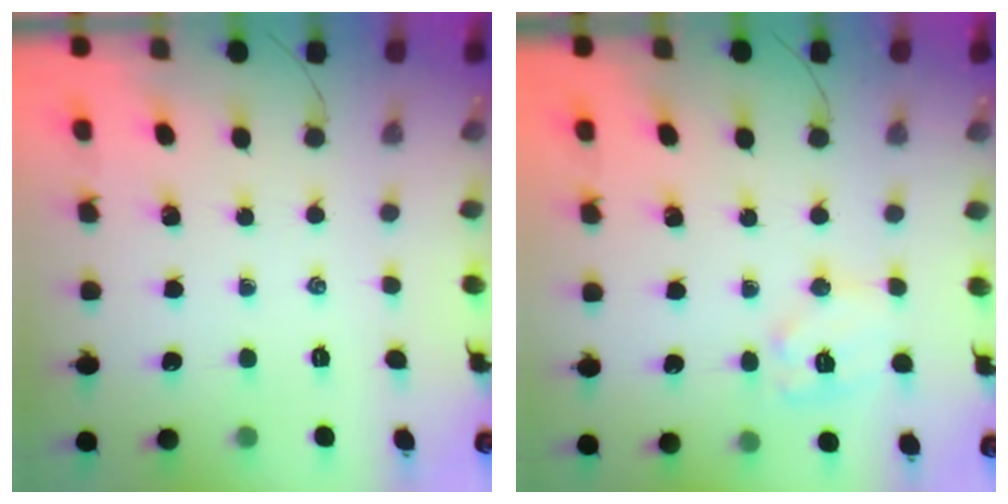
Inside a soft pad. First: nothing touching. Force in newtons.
{"total": 10.6, "press": 10.6, "slide": 0.6}